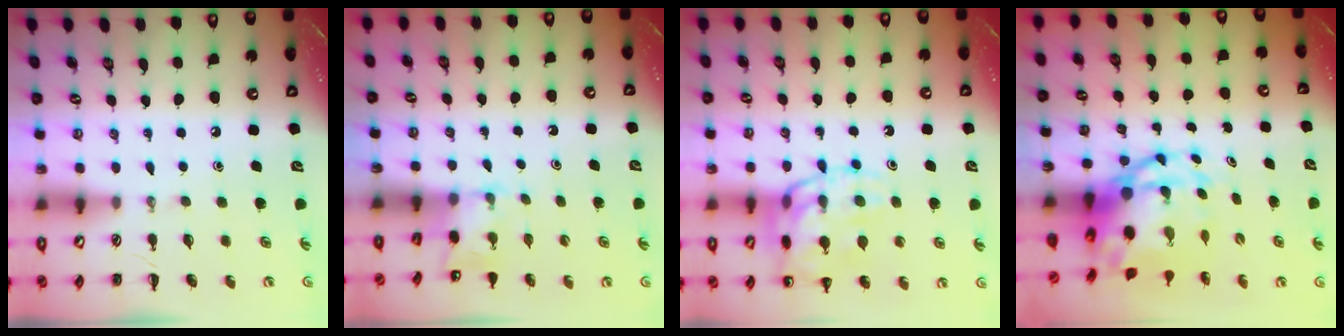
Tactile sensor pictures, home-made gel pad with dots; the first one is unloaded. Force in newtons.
{"total": 2.8, "press": 2.7, "slide": 0.9}
{"total": 17.6, "press": 17.5, "slide": 2.0}
{"total": 10.1, "press": 9.7, "slide": 2.9}